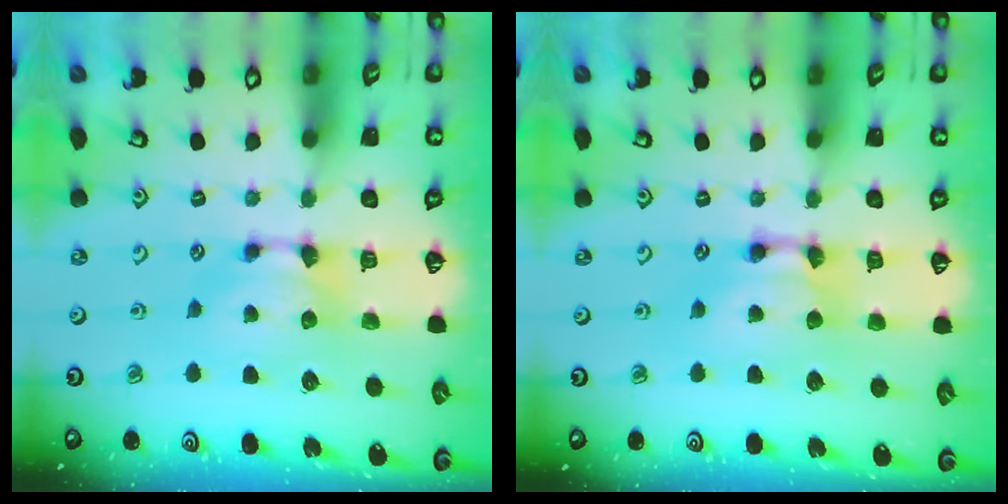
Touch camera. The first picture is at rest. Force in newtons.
{"total": 2.2, "press": 2.2, "slide": 0.1}